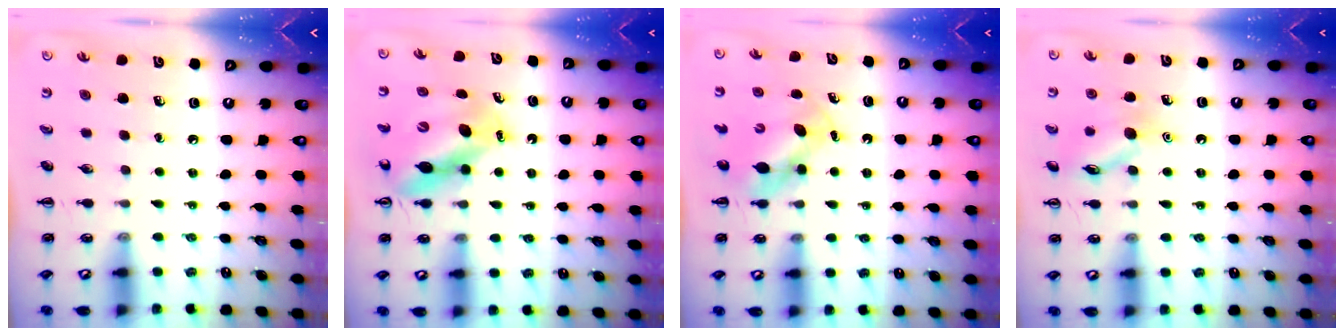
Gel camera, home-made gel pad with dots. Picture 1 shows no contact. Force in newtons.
{"total": 11.5, "press": 11.0, "slide": 3.2}
{"total": 6.0, "press": 5.9, "slide": 1.0}
{"total": 11.0, "press": 11.0, "slide": 0.5}